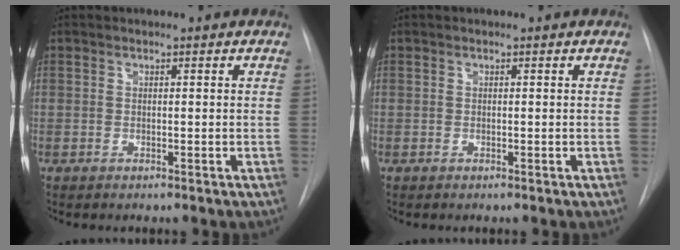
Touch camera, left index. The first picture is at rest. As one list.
[{"total": 0.0}]